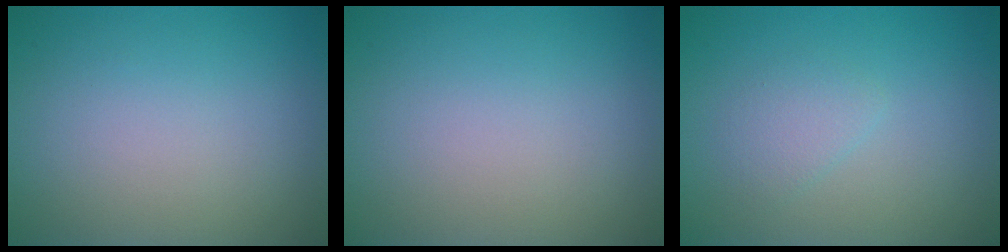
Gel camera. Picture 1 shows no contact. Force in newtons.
{"total": 0.0}
{"total": 1.5, "press": 1.5, "slide": 0.1}